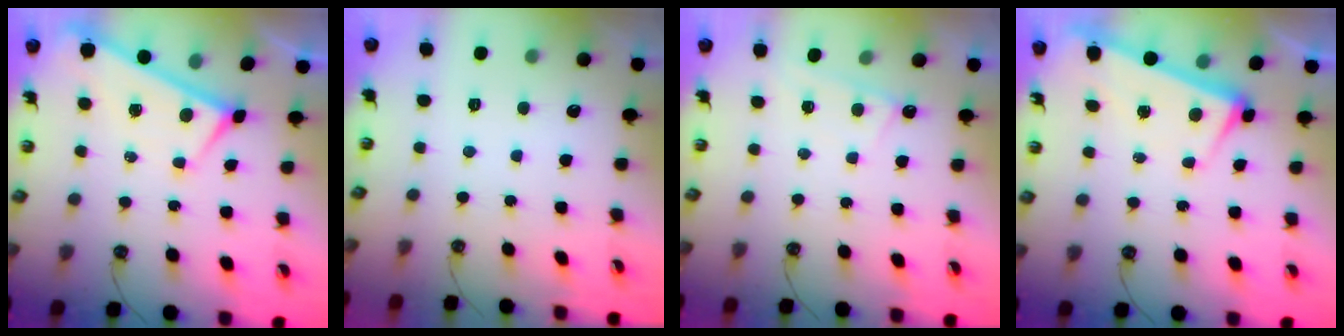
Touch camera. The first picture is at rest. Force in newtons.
{"total": 0.0}
{"total": 1.8, "press": 1.8, "slide": 0.3}
{"total": 3.3, "press": 3.1, "slide": 0.9}